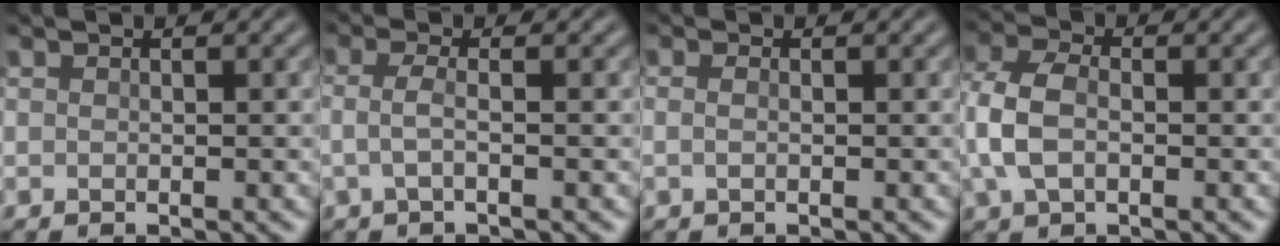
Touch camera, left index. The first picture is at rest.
{"total": 2.2, "force": [-0.2, 0.8, 2.0], "torque": [-0.041, -0.001, -0.010]}
{"total": 1.1, "force": [0.1, 0.6, 0.9], "torque": [-0.018, -0.005, -0.006]}
{"total": 5.0, "force": [-0.4, 3.3, 3.7], "torque": [-0.097, 0.004, -0.017]}